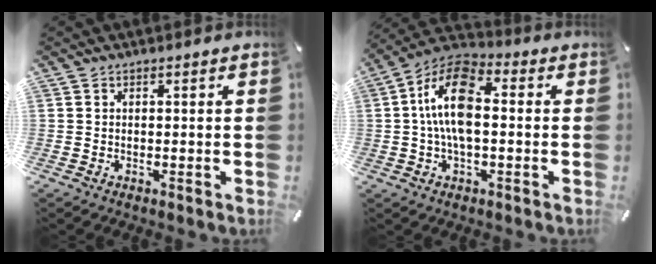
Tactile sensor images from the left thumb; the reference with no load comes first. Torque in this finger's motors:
{"motor_torque": [0.06, 1.42, 1.88, -0.30, 0.58]}